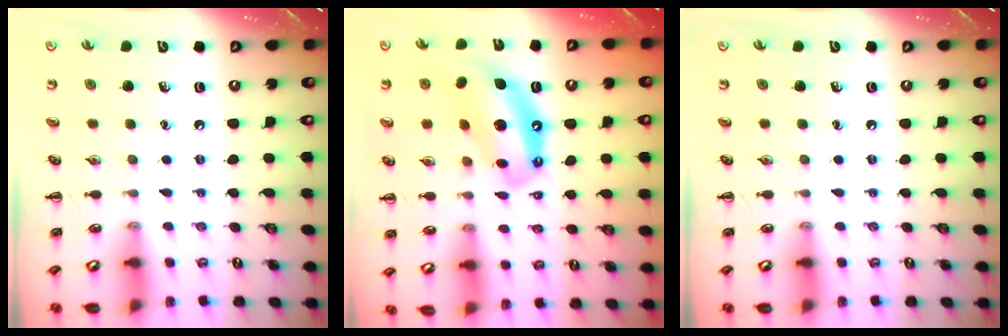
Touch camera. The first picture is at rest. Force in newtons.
{"total": 12.4, "press": 11.9, "slide": 3.5}
{"total": 0.0}